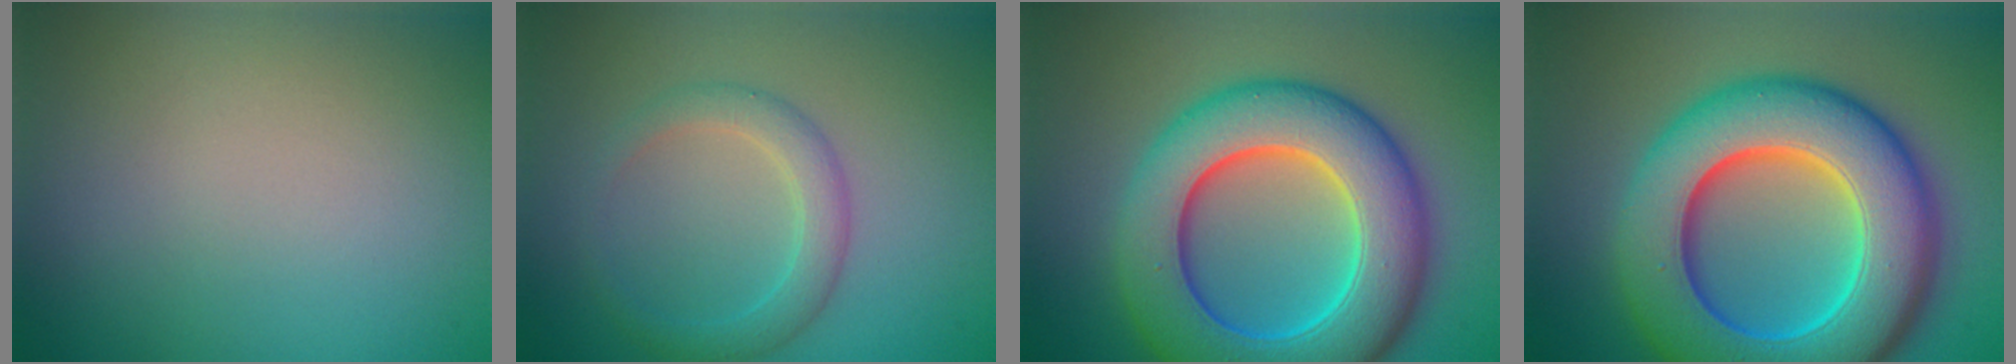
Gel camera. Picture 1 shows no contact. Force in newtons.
{"total": 2.6, "press": 2.6, "slide": 0.1}
{"total": 12.1, "press": 12.1, "slide": 0.1}
{"total": 13.9, "press": 13.9, "slide": 0.1}